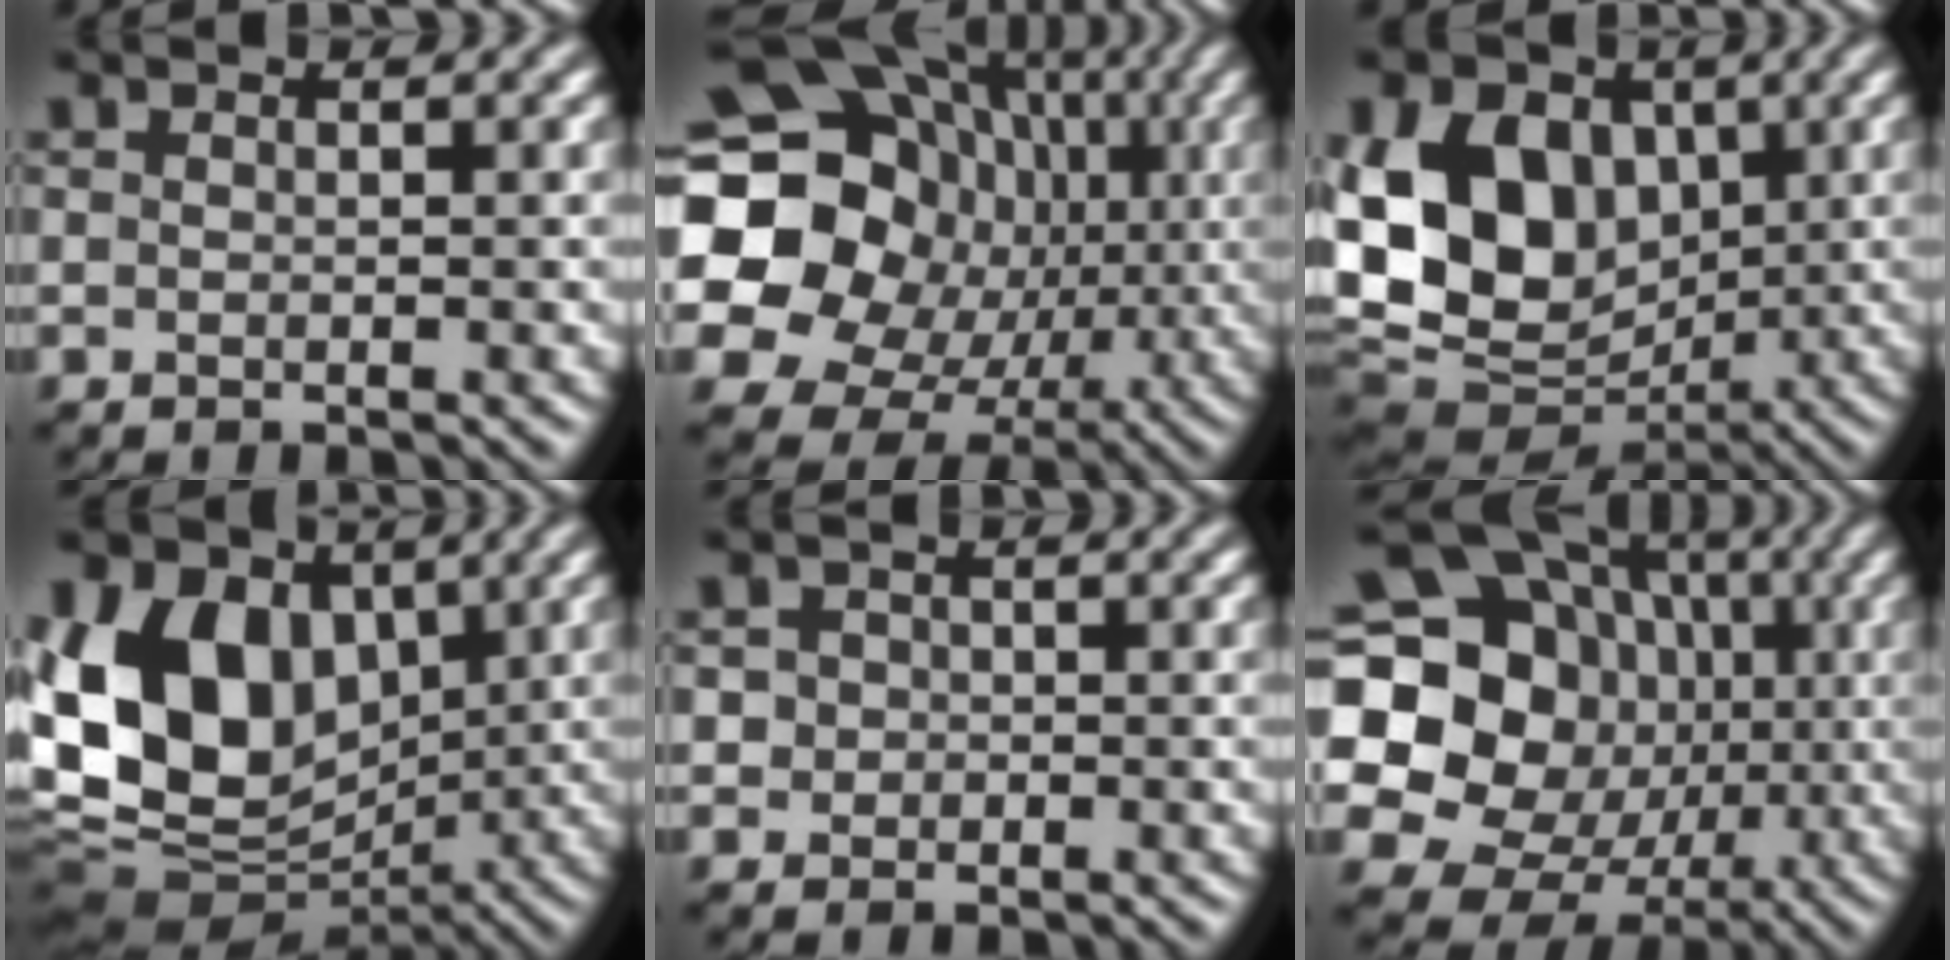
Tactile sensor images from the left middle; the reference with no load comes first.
{"total": 21.9, "force": [-0.4, 19.8, 9.4], "torque": [-0.189, 0.017, -0.044]}
{"total": 14.5, "force": [1.2, 11.1, 9.2], "torque": [-0.179, 0.012, 0.027]}
{"total": 14.4, "force": [1.3, 11.3, 8.8], "torque": [-0.174, 0.011, 0.017]}
{"total": 1.9, "force": [-0.2, 1.9, 0.1], "torque": [0.014, 0.003, -0.013]}
{"total": 22.9, "force": [-0.1, 20.9, 9.4], "torque": [-0.195, 0.031, -0.045]}